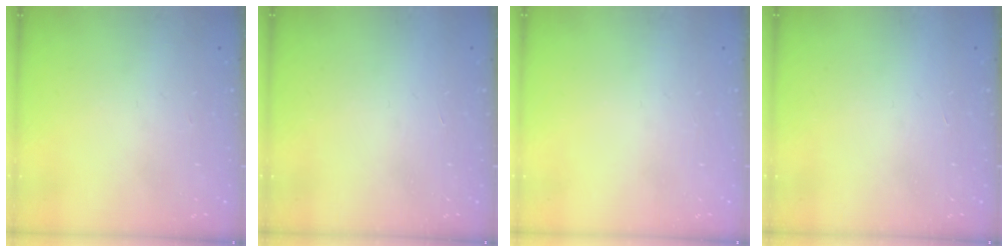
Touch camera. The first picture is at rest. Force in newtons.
{"total": 1.5, "press": 1.5, "slide": 0.1}
{"total": 0.0}
{"total": 1.5, "press": 1.5, "slide": 0.1}